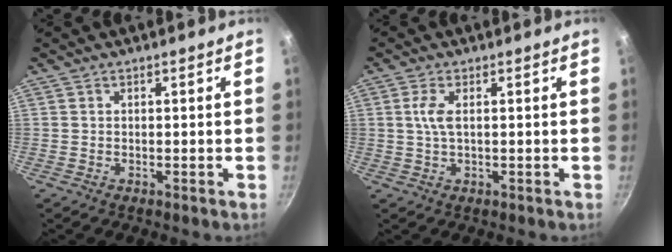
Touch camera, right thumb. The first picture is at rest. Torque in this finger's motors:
{"motor_torque": [0.80, 0.55, 0.68, 0.44, 0.04]}